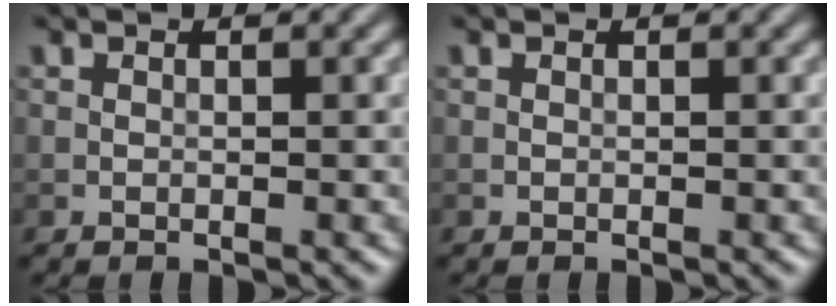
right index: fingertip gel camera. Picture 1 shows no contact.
{"total": 0.0}